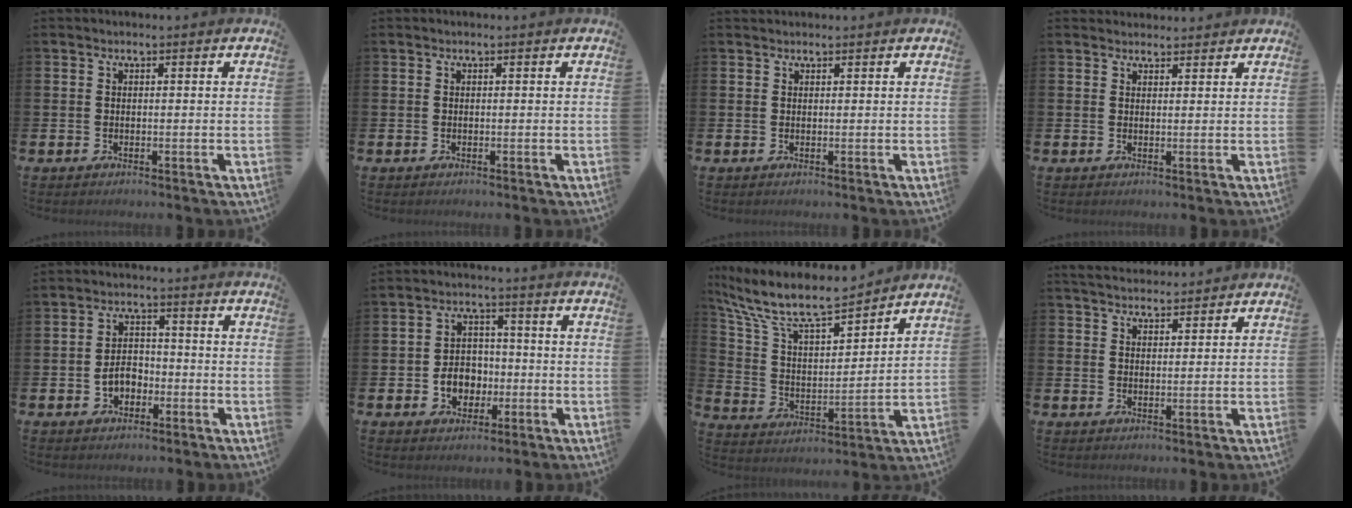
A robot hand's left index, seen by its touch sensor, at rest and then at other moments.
{"total": 0.0}
{"total": 0.7, "force": [0.6, 0.2, 0.0], "torque": [0.009, -0.003, 0.010]}
{"total": 1.8, "force": [1.8, 0.5, -0.1], "torque": [0.009, -0.006, 0.031]}
{"total": 3.7, "force": [-1.4, 2.7, 2.1], "torque": [-0.032, 0.004, -0.032]}
{"total": 5.0, "force": [-1.2, 4.3, 2.4], "torque": [-0.035, 0.004, -0.030]}
{"total": 10.6, "force": [9.3, 2.6, 4.3], "torque": [-0.131, -0.058, 0.162]}
{"total": 3.8, "force": [3.8, 0.7, 0.3], "torque": [-0.014, -0.015, 0.070]}